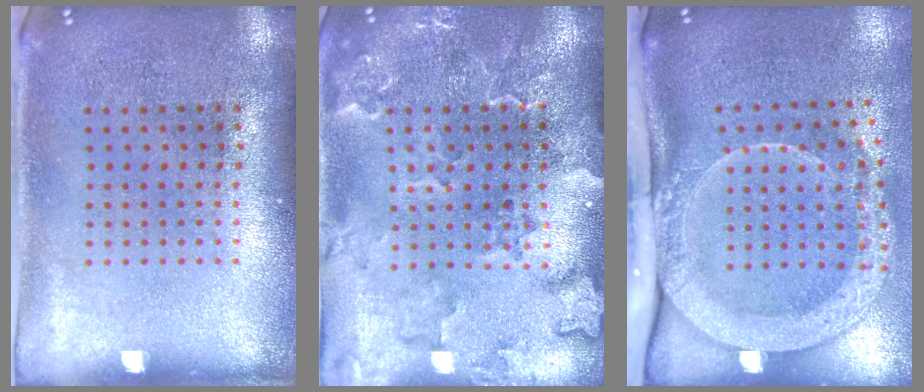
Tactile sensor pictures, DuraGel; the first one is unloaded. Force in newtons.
{"total": 2.4, "press": 2.2, "slide": 0.9}
{"total": 3.1, "press": 2.2, "slide": 2.1}